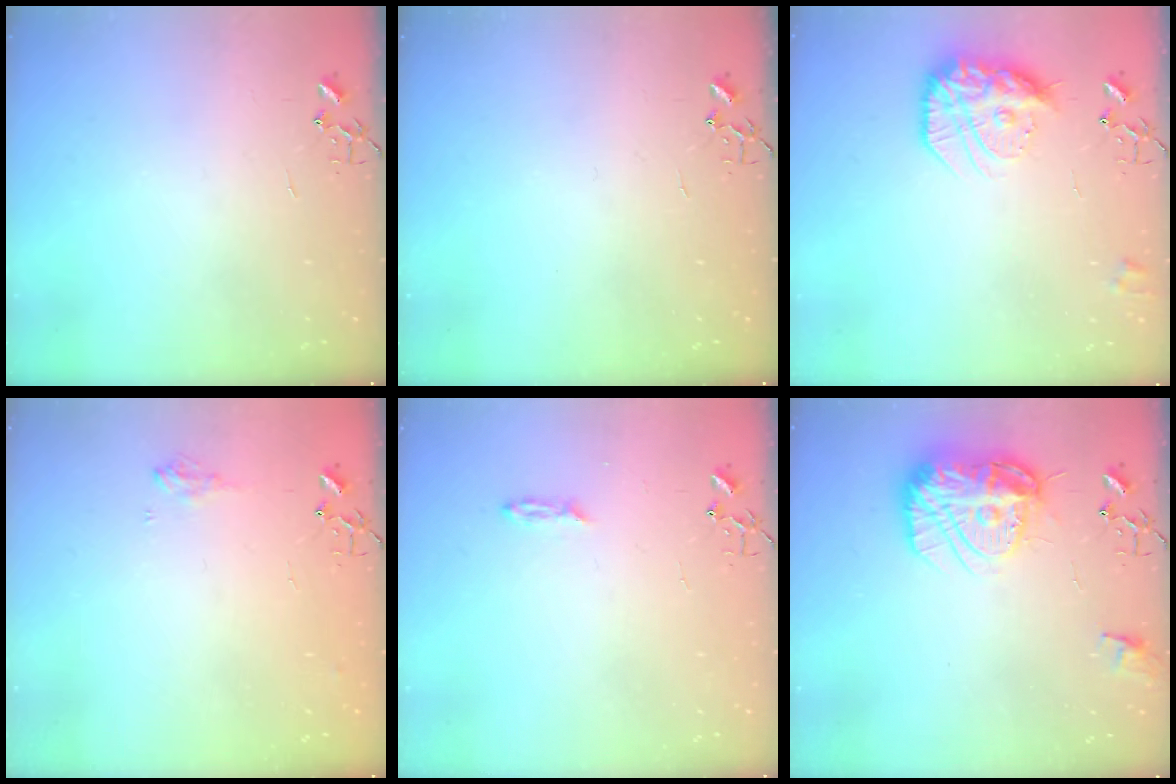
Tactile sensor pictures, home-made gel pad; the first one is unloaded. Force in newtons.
{"total": 0.0}
{"total": 17.3, "press": 17.2, "slide": 1.4}
{"total": 7.6, "press": 7.6, "slide": 0.7}
{"total": 2.2, "press": 2.2, "slide": 0.4}
{"total": 17.8, "press": 17.8, "slide": 1.7}